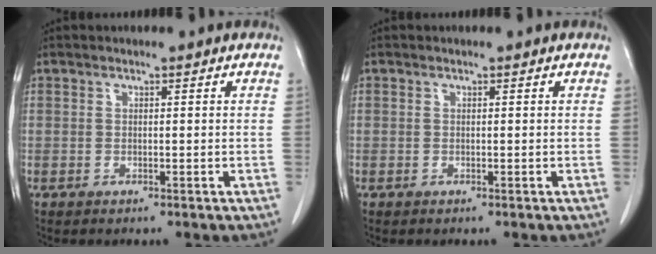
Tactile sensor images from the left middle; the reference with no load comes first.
{"total": 0.0}